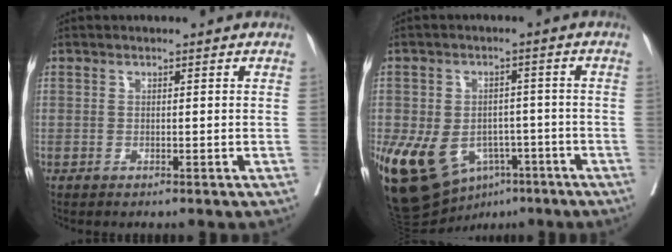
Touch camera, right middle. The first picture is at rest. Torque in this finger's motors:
{"motor_torque": [0.42, -0.23, 1.05, 0.21]}